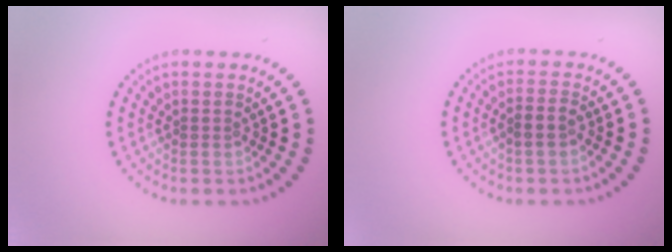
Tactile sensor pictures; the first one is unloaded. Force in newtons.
{"total": 1.7, "press": 1.4, "slide": 0.9}